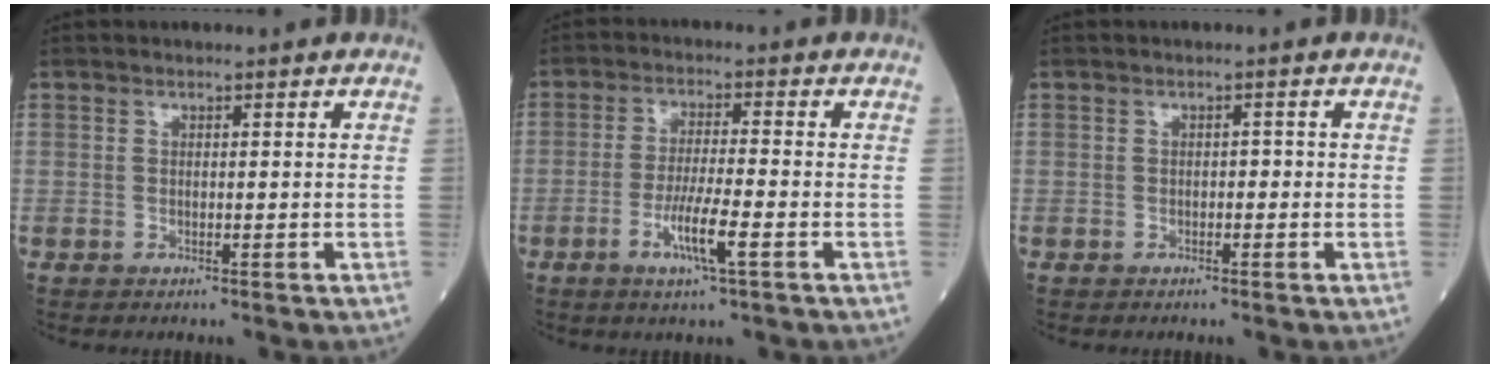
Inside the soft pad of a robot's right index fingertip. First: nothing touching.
{"total": 6.1, "force": [-2.5, 0.0, 5.6], "torque": [-0.108, -0.009, -0.045]}
{"total": 0.7, "force": [-0.3, 0.5, 0.5], "torque": [-0.002, 0.004, -0.006]}